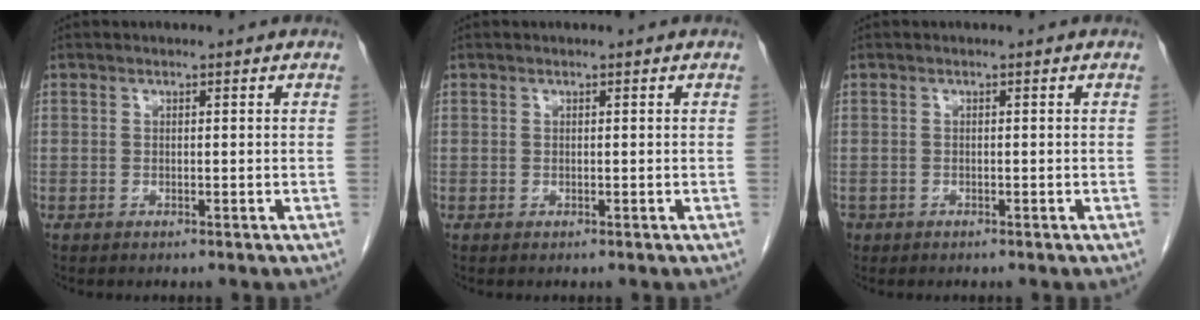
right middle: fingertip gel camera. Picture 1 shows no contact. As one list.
[{"total": 0.0}, {"total": 1.2, "force": [-0.7, 0.9, 0.2], "torque": [-0.009, 0.002, -0.011]}]